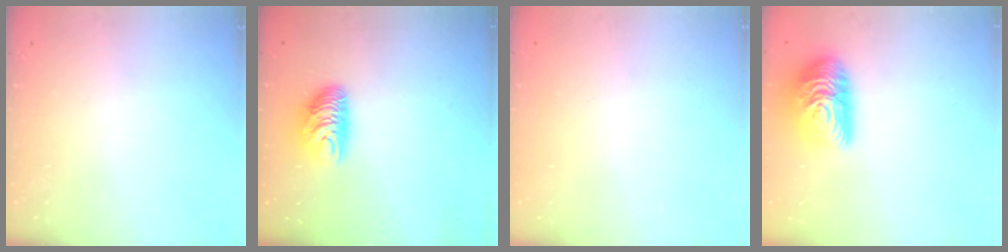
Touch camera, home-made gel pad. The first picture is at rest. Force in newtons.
{"total": 9.5, "press": 9.5, "slide": 0.6}
{"total": 0.0}
{"total": 16.0, "press": 16.0, "slide": 0.9}